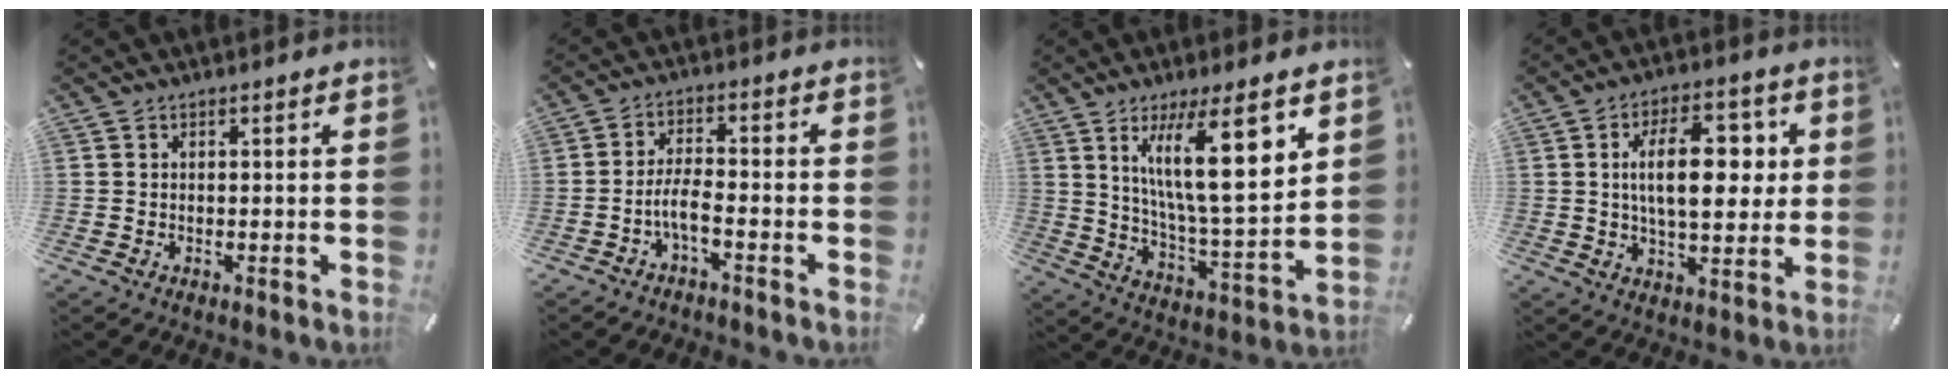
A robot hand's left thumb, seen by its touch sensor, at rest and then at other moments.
{"total": 5.3, "force": [-2.8, 1.5, 4.2], "torque": [-0.083, 0.007, -0.052]}
{"total": 18.7, "force": [9.0, 5.4, 15.5], "torque": [-0.247, -0.034, 0.139]}
{"total": 14.7, "force": [2.7, 7.8, 12.2], "torque": [-0.184, -0.002, 0.037]}